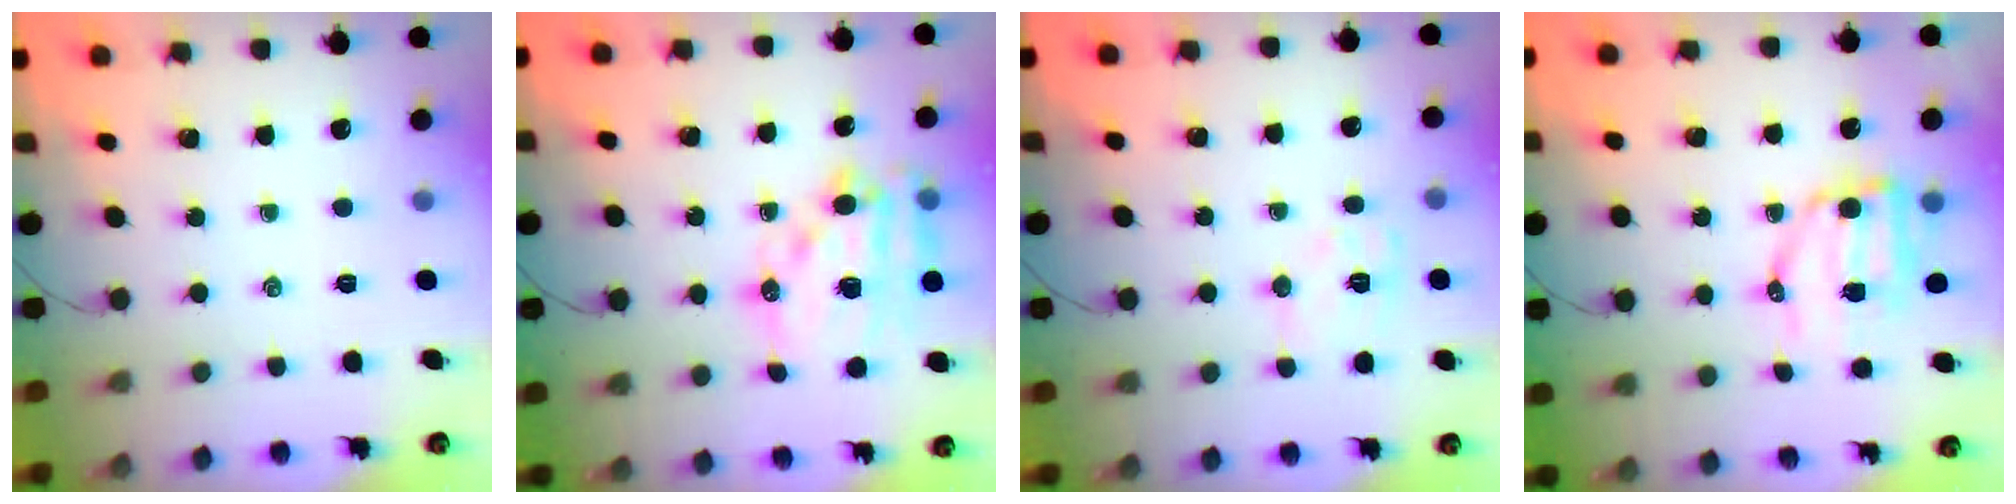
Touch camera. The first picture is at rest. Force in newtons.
{"total": 18.7, "press": 18.3, "slide": 4.0}
{"total": 7.8, "press": 7.8, "slide": 0.4}
{"total": 9.2, "press": 9.0, "slide": 1.6}